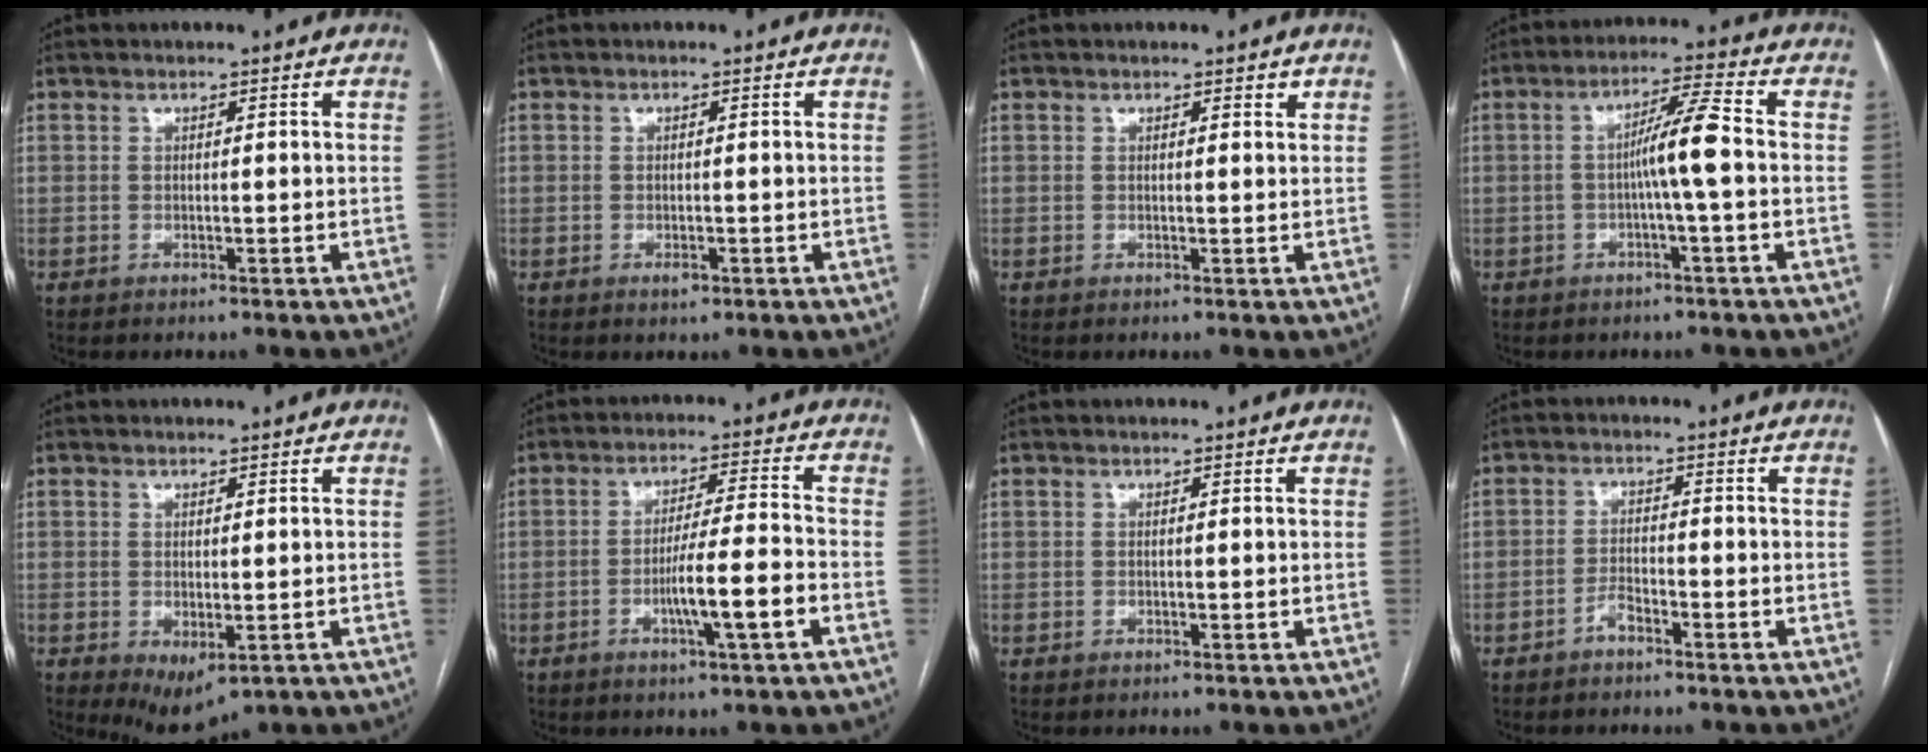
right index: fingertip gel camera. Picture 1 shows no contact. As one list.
[{"total": 1.1, "force": [-0.5, 0.6, 0.8], "torque": [-0.012, 0.000, -0.003]}, {"total": 0.8, "force": [0.6, 0.3, 0.5], "torque": [-0.008, -0.002, 0.006]}, {"total": 6.7, "force": [-0.7, -0.5, 6.6], "torque": [-0.116, 0.014, -0.013]}, {"total": 4.9, "force": [-1.7, 2.3, 3.9], "torque": [-0.056, -0.014, -0.007]}, {"total": 8.2, "force": [-3.0, -0.1, 7.6], "torque": [-0.129, 0.000, -0.051]}, {"total": 0.0}, {"total": 2.2, "force": [-1.7, 0.6, 1.2], "torque": [-0.022, 0.004, -0.031]}]